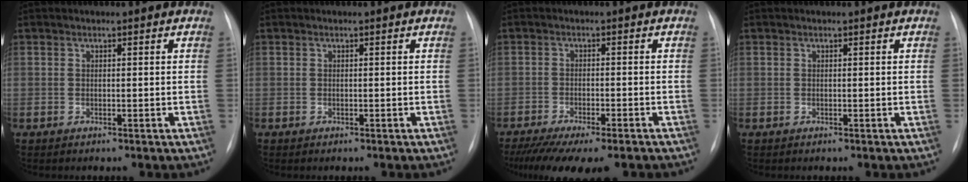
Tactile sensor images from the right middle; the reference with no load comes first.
{"total": 0.0}
{"total": 14.0, "force": [-11.4, 2.8, 7.7], "torque": [-0.132, -0.024, -0.166]}
{"total": 0.0}